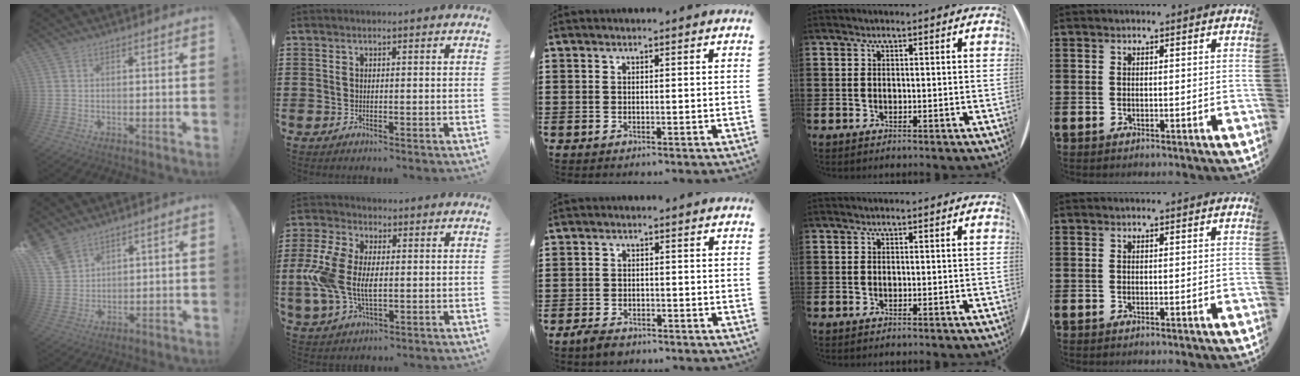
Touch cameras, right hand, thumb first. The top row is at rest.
{"thumb": {"total": 7.3, "force": [5.9, 3.6, 2.4], "torque": [-0.058, -0.034, 0.119]}, "index": {"total": 9.3, "force": [-0.3, 5.3, 7.7], "torque": [-0.189, 0.000, -0.013]}, "middle": {"total": 2.0, "force": [-1.7, 0.7, 0.8], "torque": [-0.026, -0.001, -0.036]}}